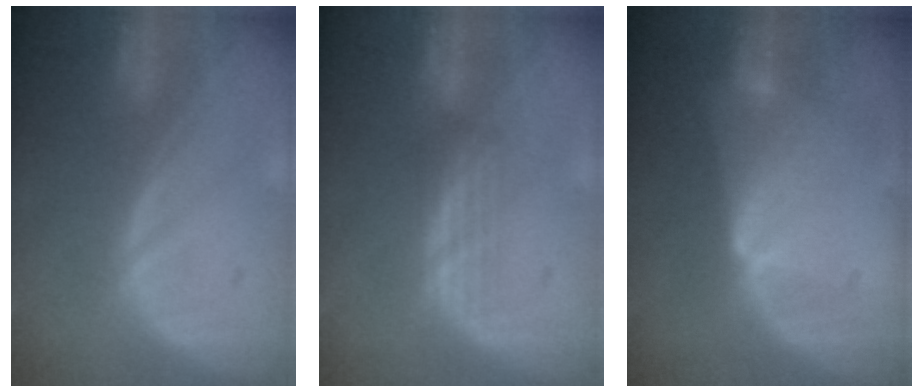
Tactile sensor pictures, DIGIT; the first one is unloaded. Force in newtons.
{"total": 2.1, "press": 2.1, "slide": 0.2}
{"total": 5.8, "press": 5.5, "slide": 1.7}